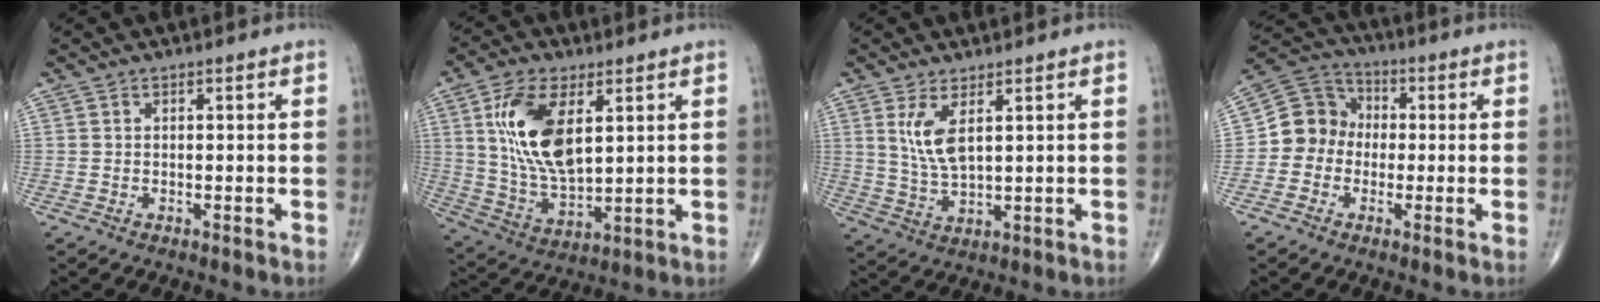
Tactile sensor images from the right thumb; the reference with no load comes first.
{"total": 15.2, "force": [4.6, 7.4, 12.5], "torque": [-0.238, -0.020, 0.094]}
{"total": 6.2, "force": [2.4, 2.2, 5.3], "torque": [-0.110, -0.019, 0.059]}
{"total": 8.9, "force": [-1.0, 8.0, 3.6], "torque": [-0.040, 0.036, -0.034]}